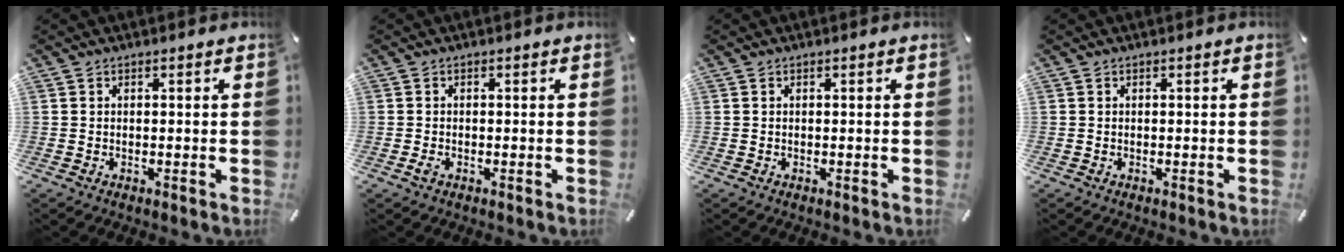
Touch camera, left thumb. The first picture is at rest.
{"total": 1.0, "force": [-0.4, 0.5, 0.8], "torque": [-0.014, -0.001, -0.006]}
{"total": 0.0}
{"total": 0.0}